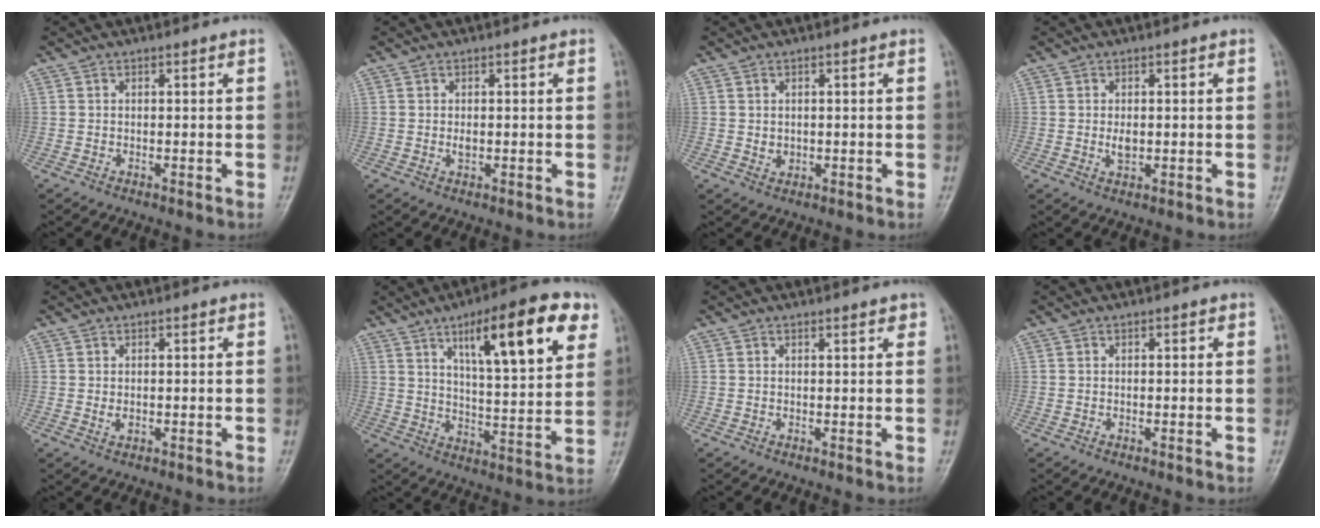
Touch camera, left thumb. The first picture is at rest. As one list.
[{"total": 1.7, "force": [-0.1, 1.1, 1.3], "torque": [-0.016, 0.000, -0.004]}, {"total": 2.0, "force": [0.0, 1.7, 1.1], "torque": [-0.008, 0.000, 0.005]}, {"total": 2.8, "force": [-0.1, 1.8, 2.1], "torque": [-0.028, -0.003, -0.001]}, {"total": 1.8, "force": [-0.1, 1.3, 1.3], "torque": [-0.015, 0.002, 0.000]}, {"total": 19.5, "force": [9.1, 5.6, 16.3], "torque": [-0.211, -0.027, 0.136]}, {"total": 1.2, "force": [0.7, 0.5, 0.8], "torque": [-0.006, -0.001, 0.007]}, {"total": 0.9, "force": [0.1, 0.6, 0.7], "torque": [0.000, 0.003, -0.003]}]